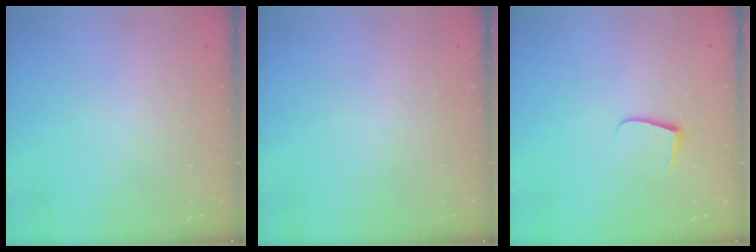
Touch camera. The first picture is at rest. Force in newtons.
{"total": 0.0}
{"total": 6.8, "press": 6.8, "slide": 0.6}